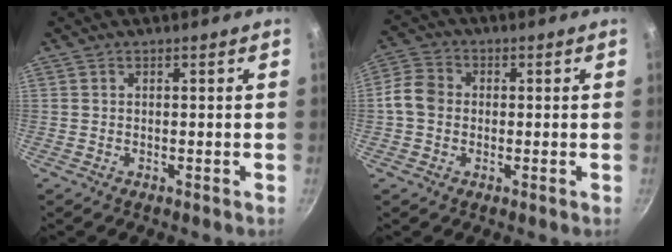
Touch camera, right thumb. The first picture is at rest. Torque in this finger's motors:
{"motor_torque": [-0.01, 0.71, 0.49, -0.44, 0.26]}